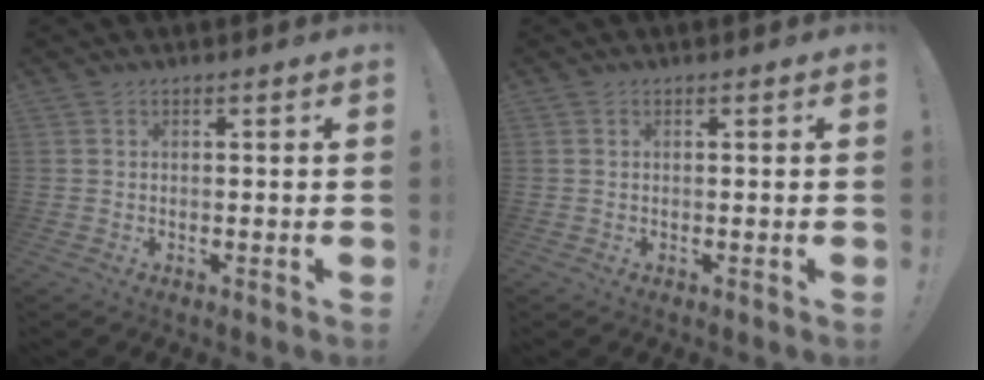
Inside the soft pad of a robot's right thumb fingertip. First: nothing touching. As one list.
[{"total": 0.0}]